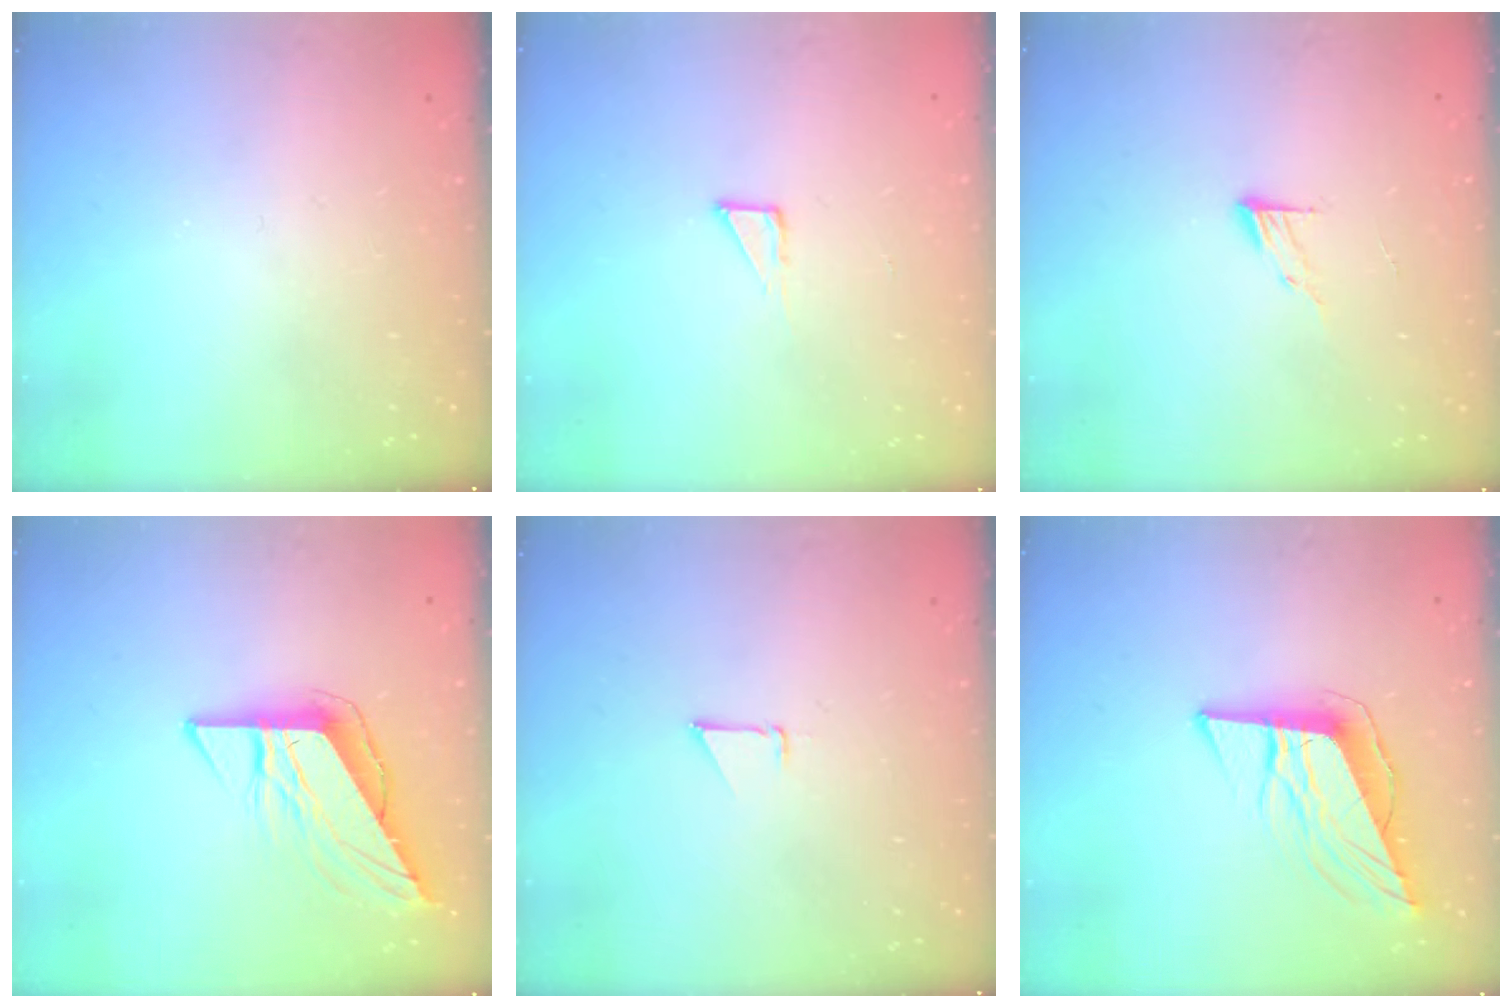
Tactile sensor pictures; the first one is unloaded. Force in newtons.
{"total": 2.8, "press": 2.8, "slide": 0.2}
{"total": 4.6, "press": 4.5, "slide": 0.5}
{"total": 9.3, "press": 9.3, "slide": 0.5}
{"total": 0.9, "press": 0.9, "slide": 0.1}
{"total": 11.2, "press": 10.6, "slide": 3.7}